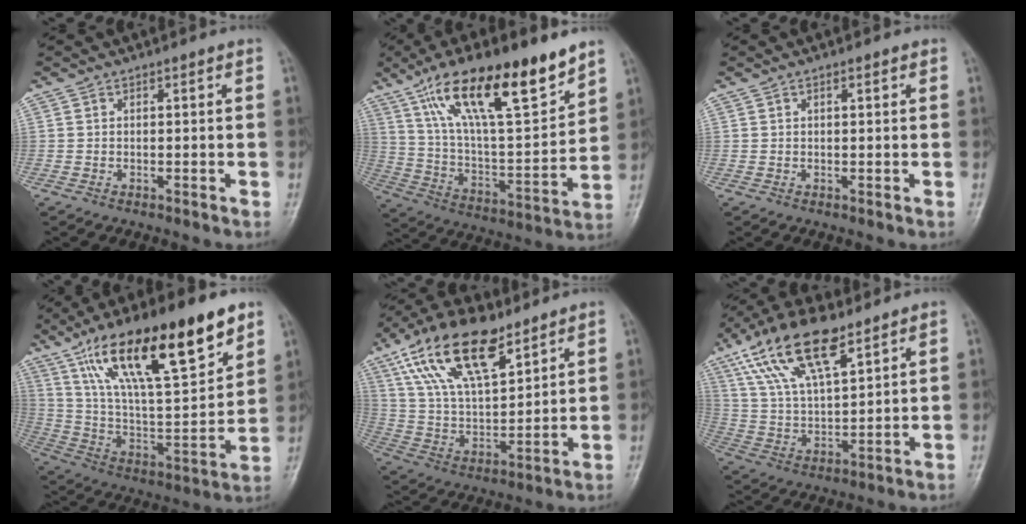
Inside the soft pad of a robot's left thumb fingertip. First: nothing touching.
{"total": 24.2, "force": [14.9, 6.5, 17.9], "torque": [-0.284, -0.040, 0.267]}
{"total": 1.0, "force": [0.5, 0.4, 0.8], "torque": [-0.010, 0.002, 0.006]}
{"total": 27.8, "force": [16.0, 8.2, 21.2], "torque": [-0.337, -0.030, 0.282]}
{"total": 18.9, "force": [11.0, 8.2, 13.0], "torque": [-0.216, -0.029, 0.212]}
{"total": 16.4, "force": [9.6, 6.2, 11.8], "torque": [-0.210, -0.019, 0.186]}